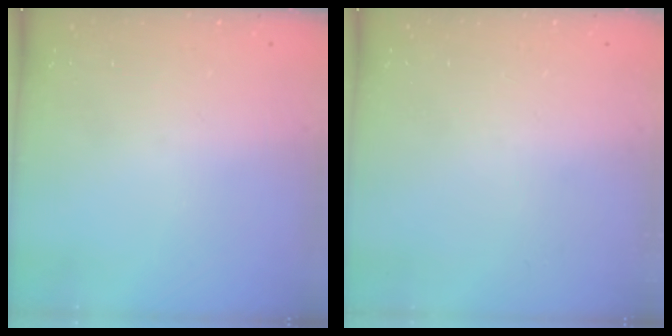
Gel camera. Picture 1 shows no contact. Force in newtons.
{"total": 0.0}